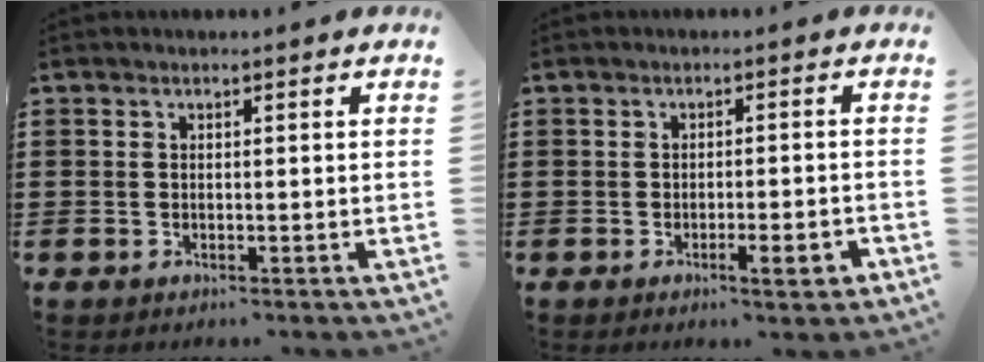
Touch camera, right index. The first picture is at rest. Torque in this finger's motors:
{"motor_torque": [0.28, 0.17, 0.17, 0.04]}